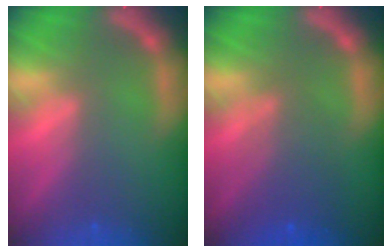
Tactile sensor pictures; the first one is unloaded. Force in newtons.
{"total": 4.6}